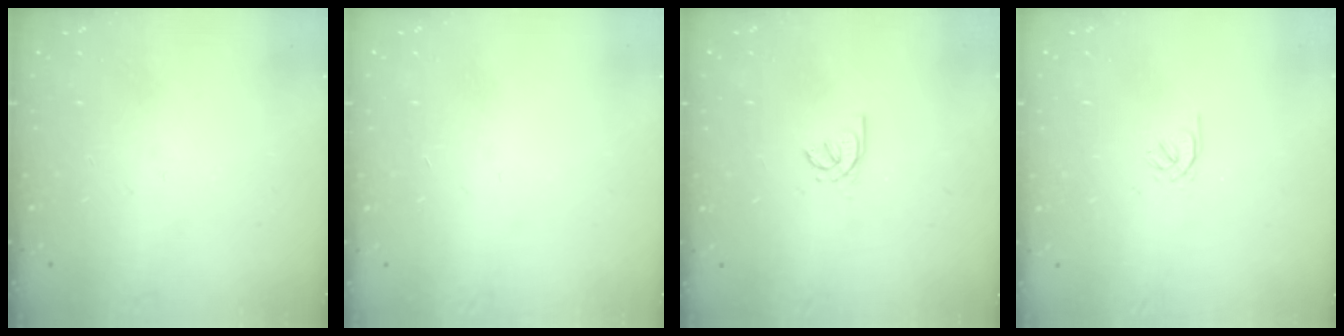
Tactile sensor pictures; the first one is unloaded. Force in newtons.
{"total": 0.9, "press": 0.8, "slide": 0.2}
{"total": 1.4, "press": 1.3, "slide": 0.4}
{"total": 0.5, "press": 0.3, "slide": 0.4}